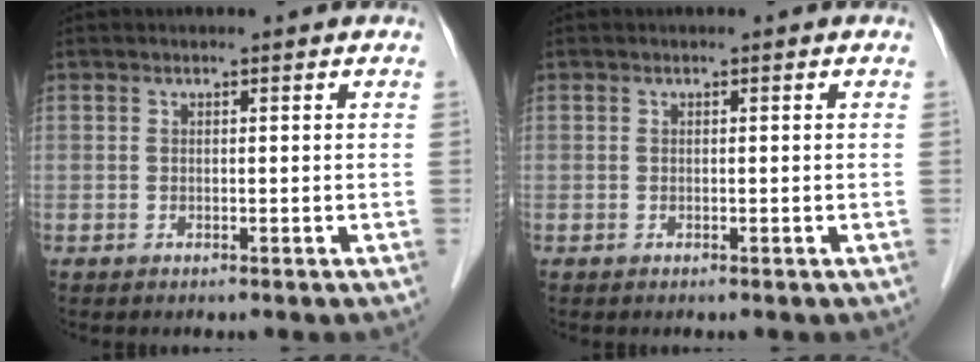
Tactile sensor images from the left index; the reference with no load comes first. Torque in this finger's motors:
{"motor_torque": [0.00, 0.00, 0.00, 0.00]}